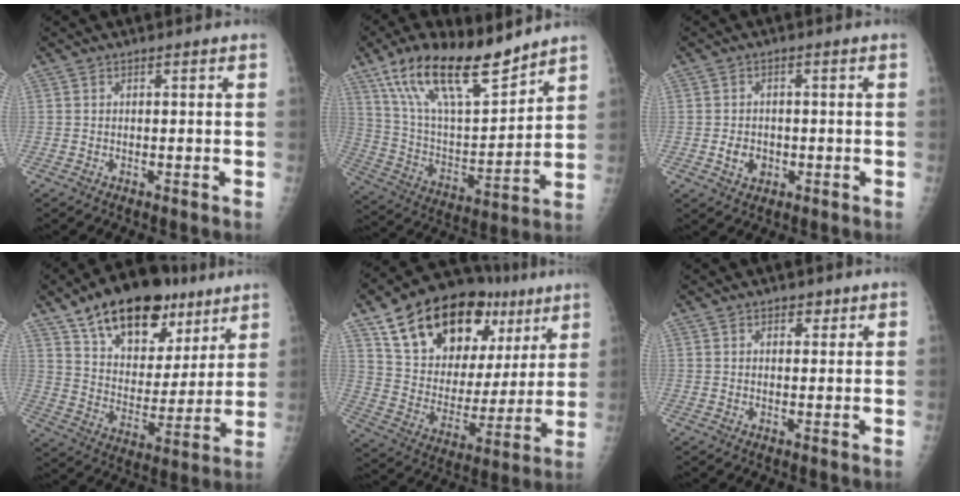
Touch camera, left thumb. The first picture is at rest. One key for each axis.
{"total": 20.4, "fx": 14.5, "fy": 6.9, "fz": 12.6, "tx": -0.194, "ty": -0.064, "tz": 0.266}
{"total": 3.6, "fx": -0.8, "fy": 3.0, "fz": 1.9, "tx": -0.021, "ty": 0.003, "tz": -0.009}
{"total": 22.4, "fx": 13.7, "fy": 12.5, "fz": 12.6, "tx": -0.161, "ty": -0.041, "tz": 0.228}
{"total": 27.2, "fx": 14.3, "fy": 15.2, "fz": 17.5, "tx": -0.237, "ty": -0.012, "tz": 0.240}
{"total": 2.1, "fx": 1.3, "fy": 1.3, "fz": 0.9, "tx": 0.003, "ty": -0.006, "tz": 0.015}